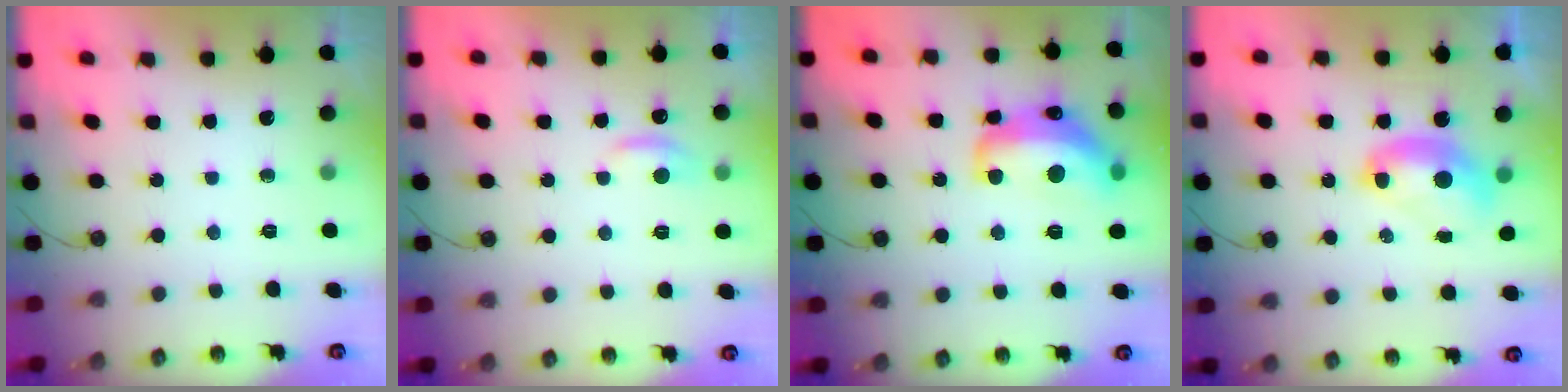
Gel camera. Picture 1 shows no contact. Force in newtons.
{"total": 0.6, "press": 0.2, "slide": 0.6}
{"total": 10.7, "press": 10.7, "slide": 1.0}
{"total": 2.6, "press": 2.6, "slide": 0.1}